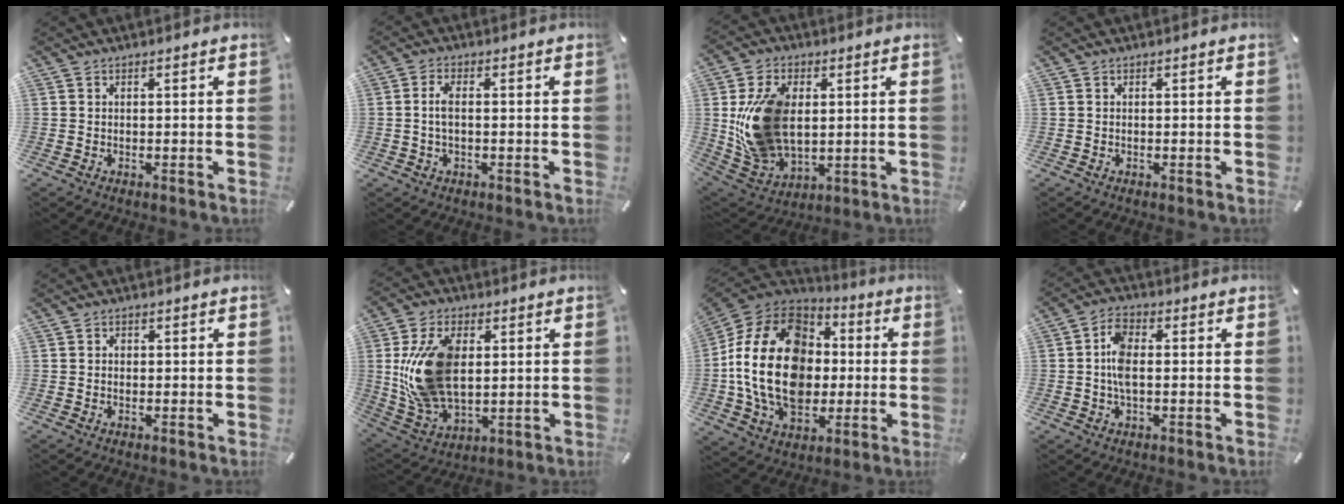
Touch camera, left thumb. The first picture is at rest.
{"total": 3.6, "force": [-0.2, 1.5, 3.2], "torque": [-0.066, 0.000, -0.005]}
{"total": 17.8, "force": [2.3, 12.7, 12.2], "torque": [-0.263, 0.003, 0.044]}
{"total": 0.0}
{"total": 0.6, "force": [0.0, 0.6, 0.2], "torque": [0.004, 0.000, -0.002]}
{"total": 17.9, "force": [2.8, 11.7, 13.2], "torque": [-0.288, -0.001, 0.052]}
{"total": 24.5, "force": [-1.2, 18.2, 16.2], "torque": [-0.338, 0.016, -0.014]}
{"total": 6.1, "force": [-0.3, 3.1, 5.2], "torque": [-0.113, 0.001, -0.008]}